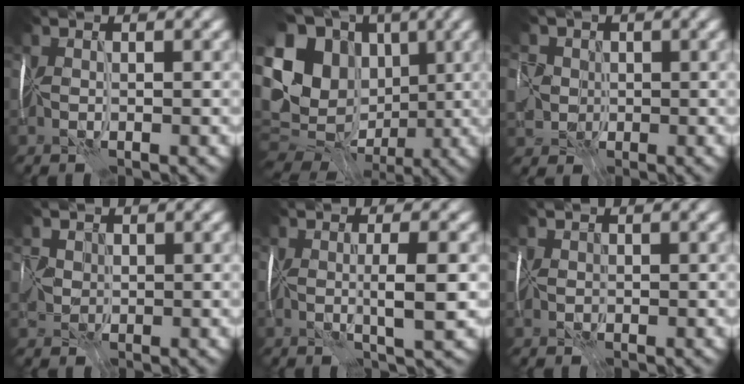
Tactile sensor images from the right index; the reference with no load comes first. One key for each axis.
{"total": 16.9, "fx": 1.4, "fy": 13.7, "fz": 9.8, "tx": -0.214, "ty": 0.012, "tz": 0.033}
{"total": 4.1, "fx": 0.3, "fy": 3.9, "fz": 1.2, "tx": -0.030, "ty": 0.022, "tz": -0.008}
{"total": 2.0, "fx": 0.6, "fy": 1.8, "fz": 0.4, "tx": -0.019, "ty": 0.006, "tz": 0.008}
{"total": 2.8, "fx": -0.2, "fy": 0.3, "fz": 2.7, "tx": -0.048, "ty": 0.002, "tz": -0.004}
{"total": 0.7, "fx": 0.2, "fy": 0.4, "fz": -0.5, "tx": 0.007, "ty": 0.006, "tz": 0.004}